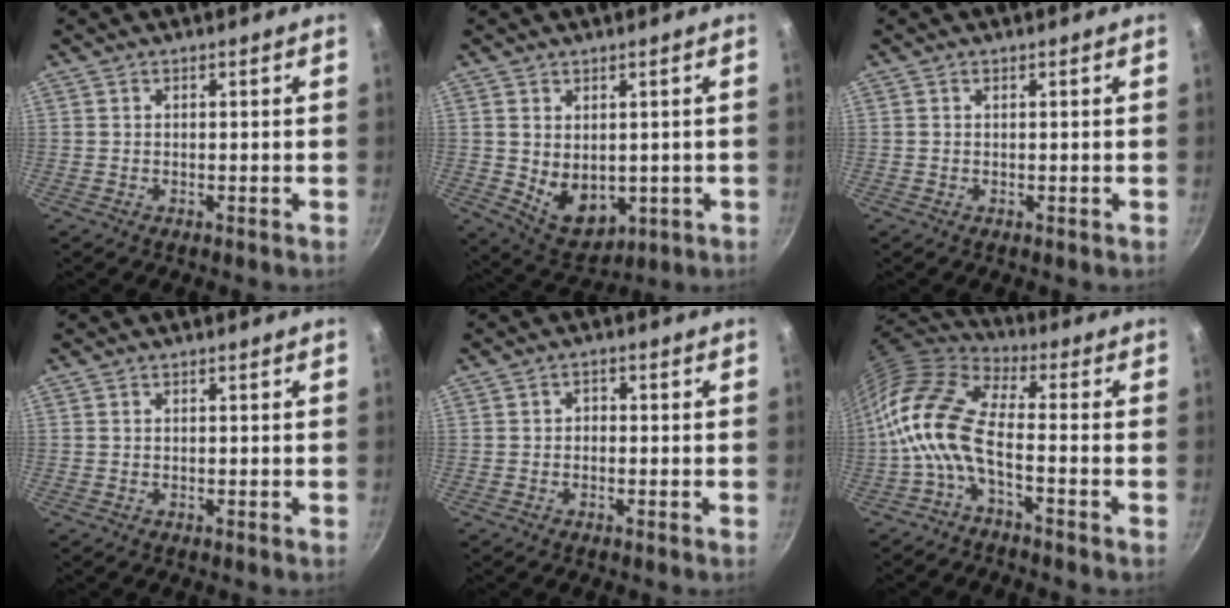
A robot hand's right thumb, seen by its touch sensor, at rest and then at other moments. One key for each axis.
{"total": 8.5, "fx": 0.2, "fy": 6.1, "fz": 5.9, "tx": -0.074, "ty": -0.020, "tz": 0.029}
{"total": 0.0}
{"total": 0.0}
{"total": 1.5, "fx": -0.2, "fy": 1.2, "fz": 0.9, "tx": -0.014, "ty": 0.007, "tz": -0.006}
{"total": 12.7, "fx": -2.9, "fy": 5.3, "fz": 11.2, "tx": -0.233, "ty": 0.032, "tz": -0.076}